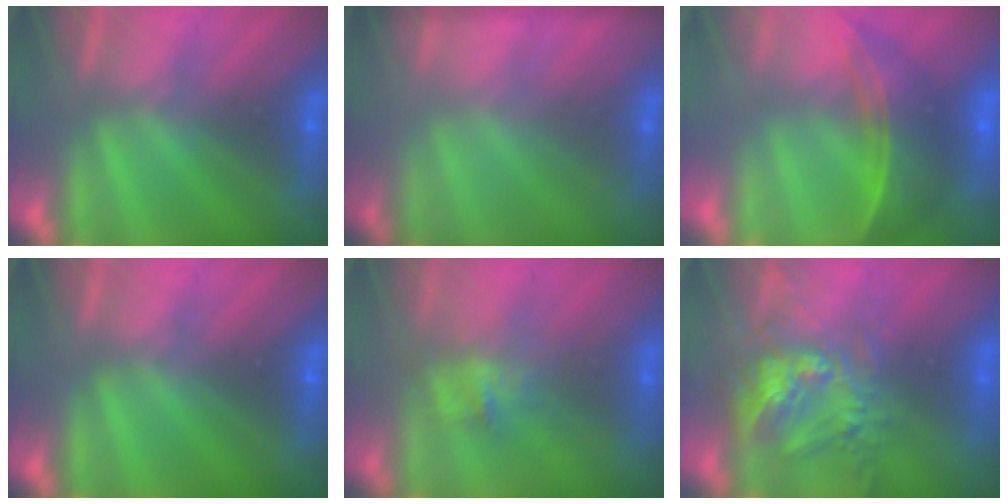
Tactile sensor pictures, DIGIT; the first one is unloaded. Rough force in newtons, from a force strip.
{"total": 1.7}
{"total": 7.1}
{"total": 0.0}
{"total": 2.9}
{"total": 9.6}